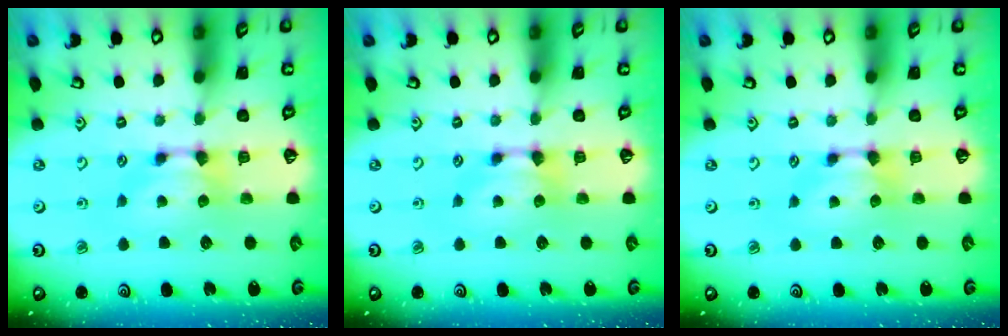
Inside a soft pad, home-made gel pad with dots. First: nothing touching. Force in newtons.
{"total": 0.0}
{"total": 0.6, "press": 0.1, "slide": 0.6}